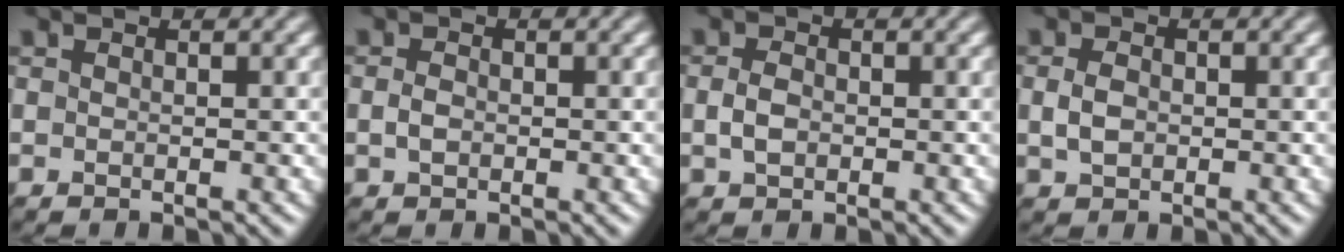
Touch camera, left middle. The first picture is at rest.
{"total": 1.3, "force": [-0.1, 0.9, 0.9], "torque": [-0.019, 0.000, -0.005]}
{"total": 2.0, "force": [-0.1, 1.4, 1.4], "torque": [-0.032, 0.000, -0.004]}
{"total": 2.1, "force": [0.0, 1.5, 1.4], "torque": [-0.033, 0.000, 0.000]}